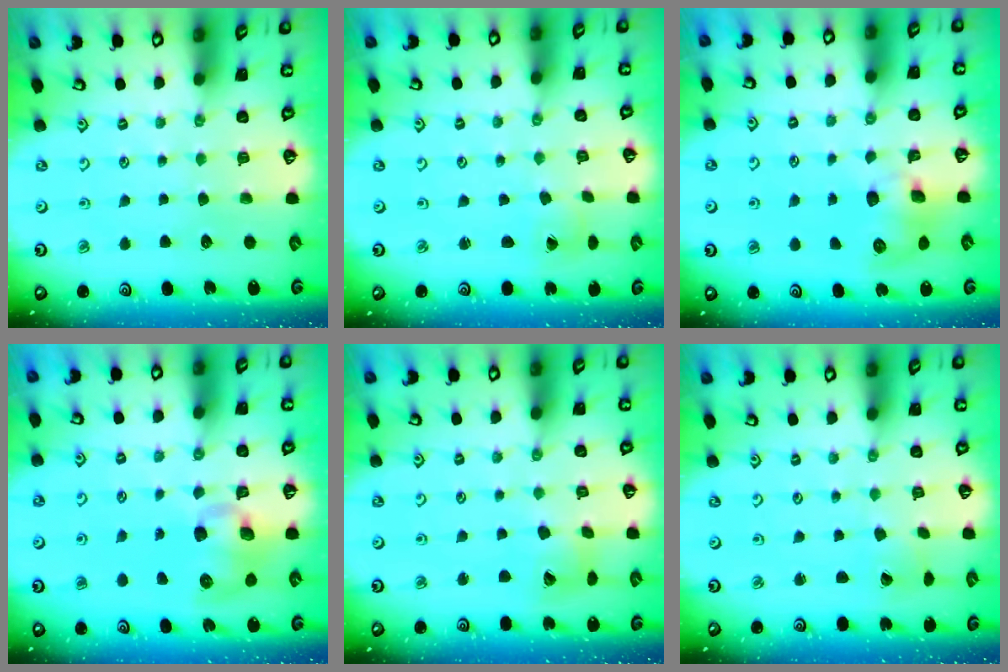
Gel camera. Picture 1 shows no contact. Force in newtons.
{"total": 1.8, "press": 1.8, "slide": 0.1}
{"total": 9.2, "press": 9.2, "slide": 0.5}
{"total": 8.7, "press": 8.6, "slide": 1.4}
{"total": 8.8, "press": 8.7, "slide": 1.2}
{"total": 0.9, "press": 0.9, "slide": 0.1}